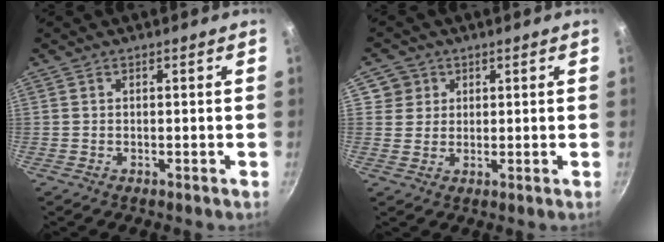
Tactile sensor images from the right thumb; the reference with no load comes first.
{"total": 4.2, "force": [1.6, 3.9, 0.3], "torque": [0.031, 0.007, 0.024]}